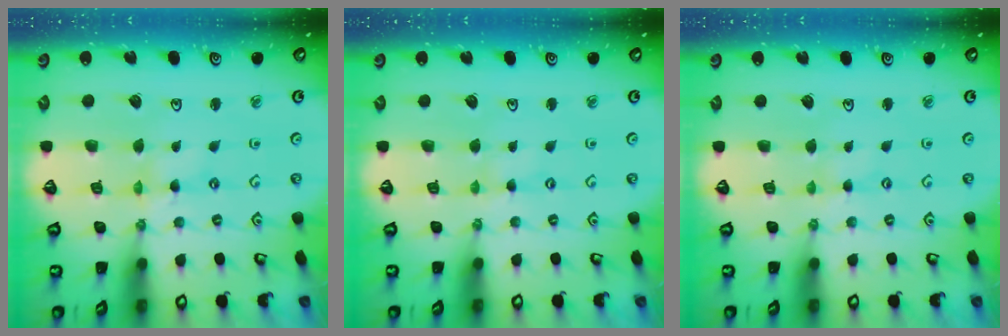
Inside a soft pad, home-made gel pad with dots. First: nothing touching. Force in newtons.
{"total": 0.0}
{"total": 0.5, "press": 0.5, "slide": 0.1}